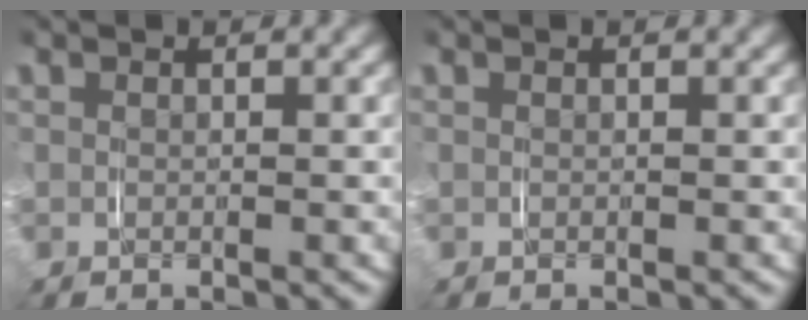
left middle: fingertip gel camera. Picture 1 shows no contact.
{"total": 0.0}